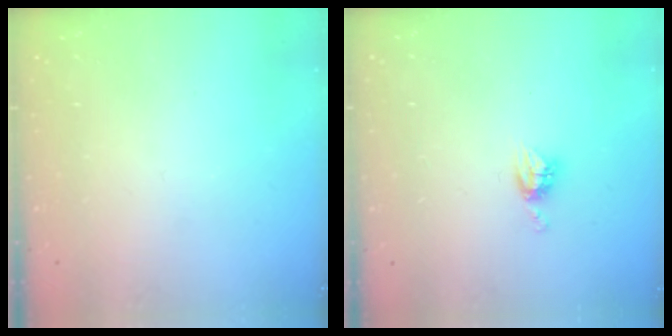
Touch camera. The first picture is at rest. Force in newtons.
{"total": 4.8, "press": 4.8, "slide": 0.2}